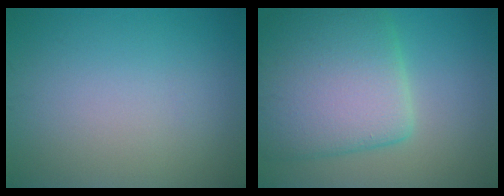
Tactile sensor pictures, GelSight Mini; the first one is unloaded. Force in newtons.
{"total": 10.1, "press": 10.1, "slide": 0.4}